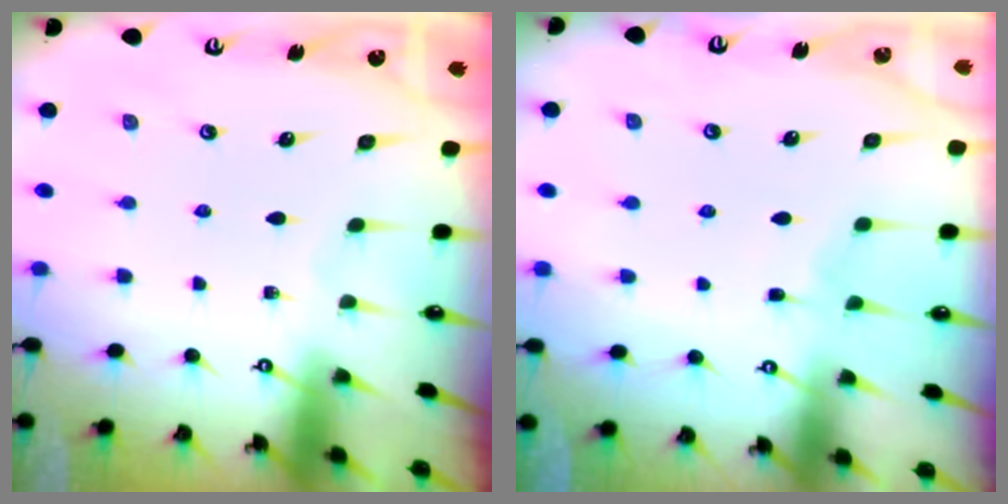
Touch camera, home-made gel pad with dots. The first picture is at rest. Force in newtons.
{"total": 3.3, "press": 3.3, "slide": 0.3}